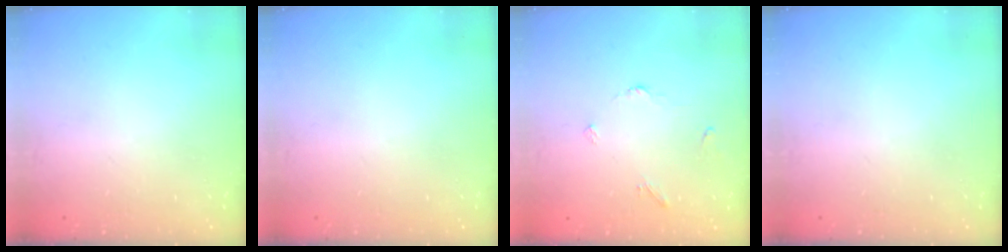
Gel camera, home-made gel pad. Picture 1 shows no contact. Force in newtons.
{"total": 0.0}
{"total": 2.9, "press": 2.9, "slide": 0.5}
{"total": 0.0}